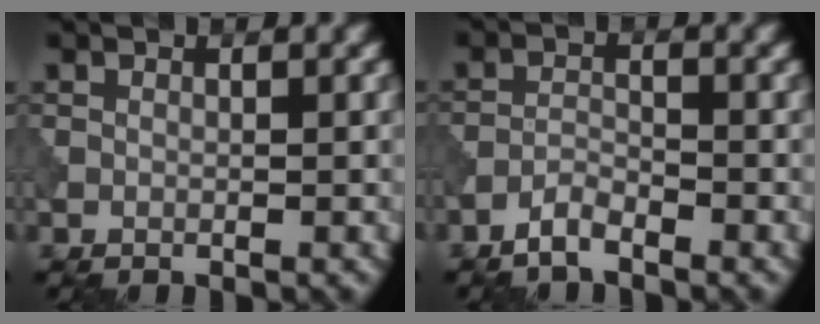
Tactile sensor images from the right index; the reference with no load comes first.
{"total": 1.9, "force": [-1.6, 0.4, 1.0], "torque": [-0.021, 0.005, -0.037]}